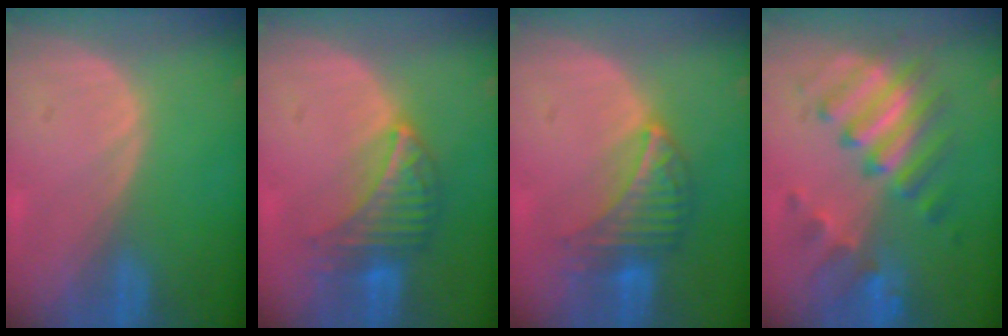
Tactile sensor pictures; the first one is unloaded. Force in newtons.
{"total": 6.7, "press": 6.6, "slide": 1.2}
{"total": 6.7, "press": 6.6, "slide": 1.2}
{"total": 8.4, "press": 8.4, "slide": 0.3}